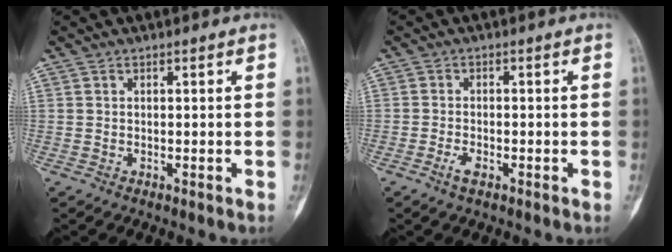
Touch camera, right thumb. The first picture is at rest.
{"total": 2.2, "force": [-1.3, 1.0, 1.5], "torque": [-0.036, 0.005, -0.024]}